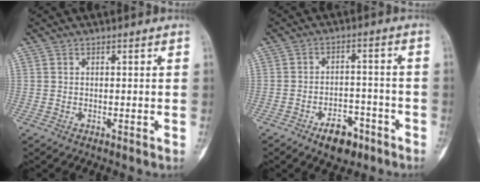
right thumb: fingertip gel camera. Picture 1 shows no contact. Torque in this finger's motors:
{"motor_torque": [1.79, 1.39, 0.52, -0.32, 0.23]}